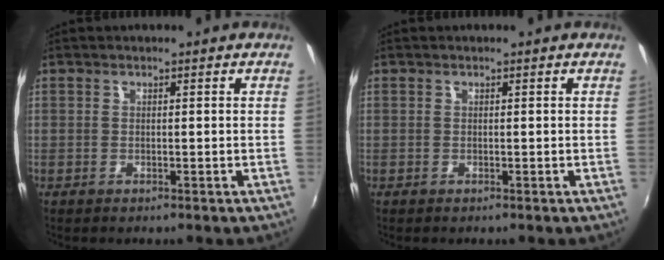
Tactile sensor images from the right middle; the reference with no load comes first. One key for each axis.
{"total": 0.0}